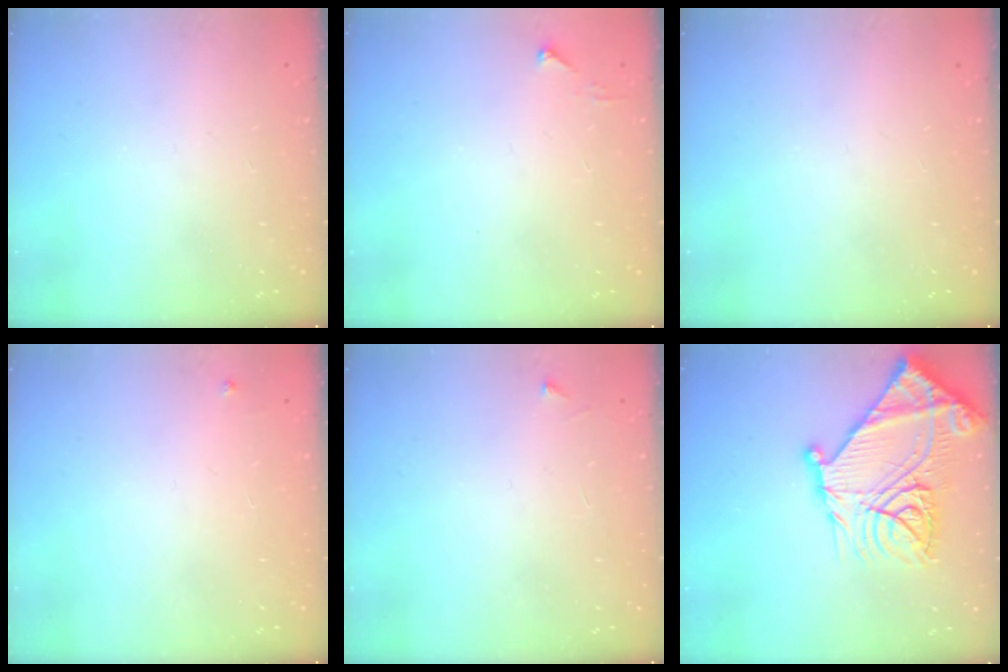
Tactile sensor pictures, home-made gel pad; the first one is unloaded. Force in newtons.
{"total": 3.1, "press": 3.1, "slide": 0.4}
{"total": 0.0}
{"total": 3.2, "press": 3.2, "slide": 0.5}
{"total": 2.5, "press": 2.5, "slide": 0.3}
{"total": 28.1, "press": 27.9, "slide": 3.3}